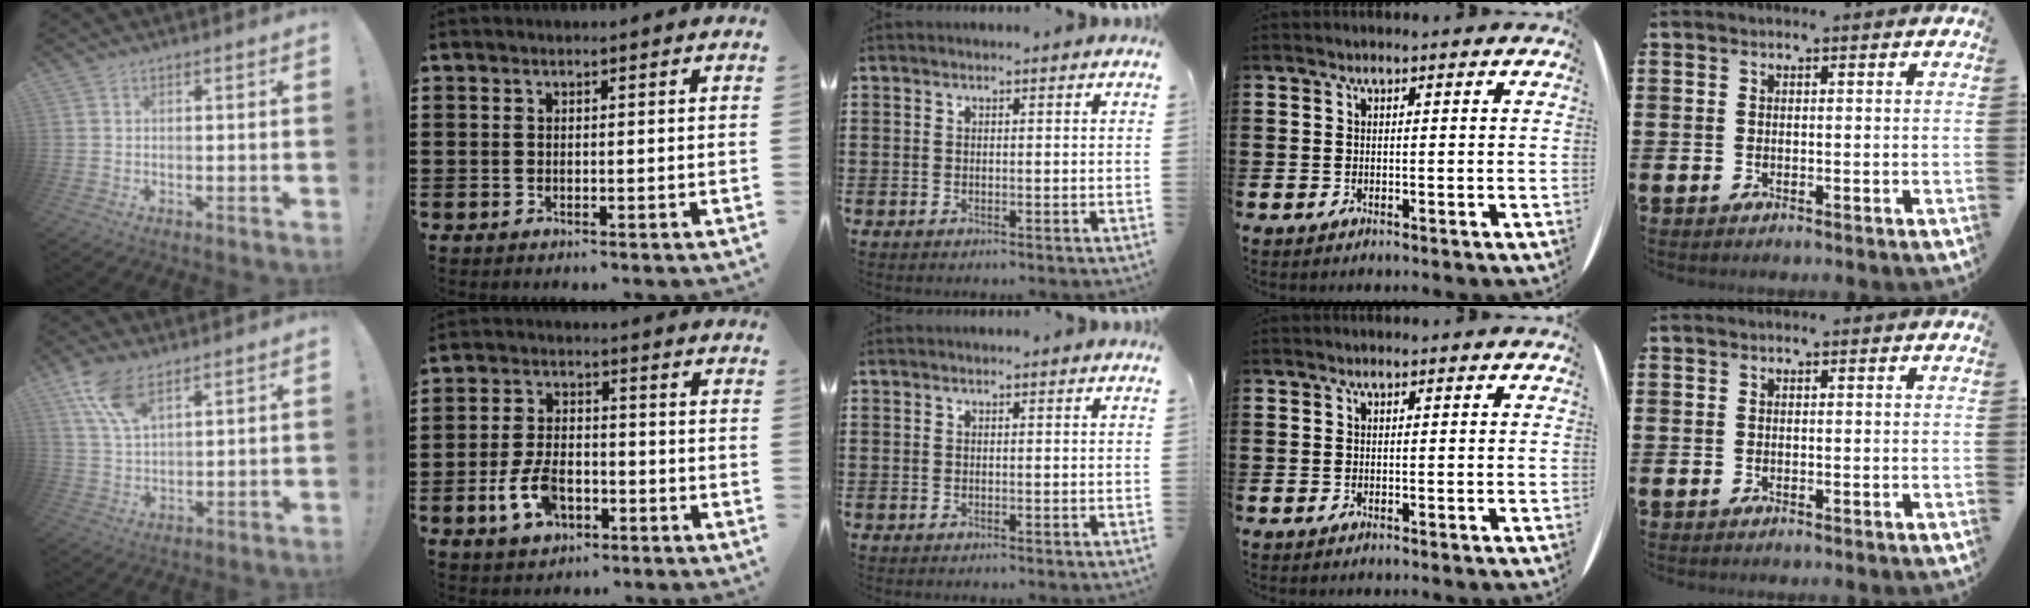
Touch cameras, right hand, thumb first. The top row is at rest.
{"thumb": {"total": 9.9, "force": [6.3, 3.9, 6.5], "torque": [-0.127, -0.021, 0.122]}, "index": {"total": 7.0, "force": [-3.1, 3.7, 5.1], "torque": [-0.116, 0.001, -0.061]}}